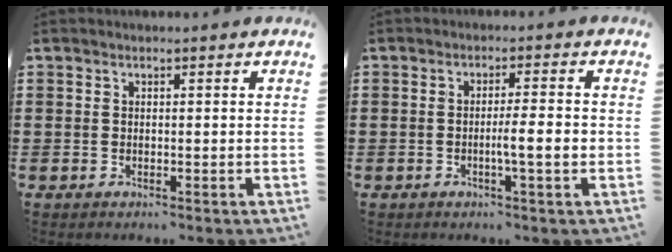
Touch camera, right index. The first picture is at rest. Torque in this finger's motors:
{"motor_torque": [1.13, 0.52, 0.12, 0.05]}